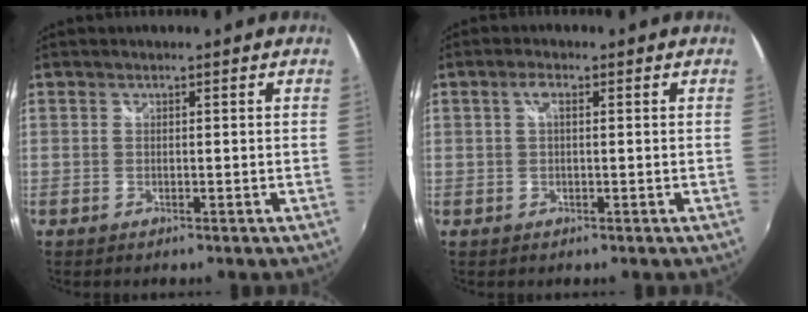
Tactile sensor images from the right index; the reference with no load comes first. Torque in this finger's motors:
{"motor_torque": [0.17, -0.07, 0.14, 0.03]}